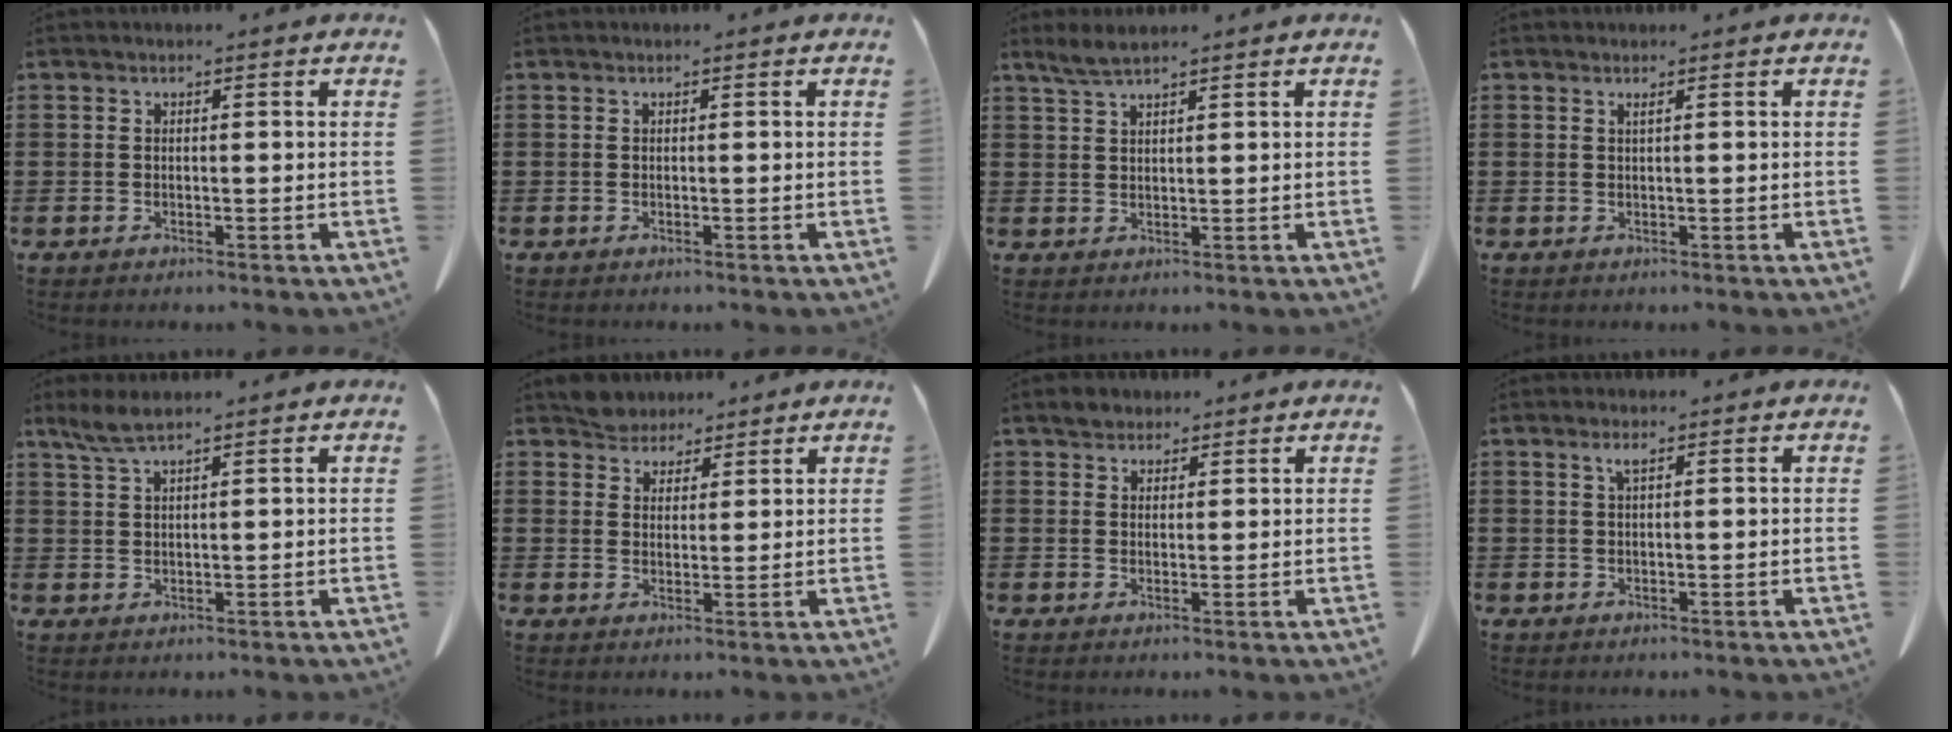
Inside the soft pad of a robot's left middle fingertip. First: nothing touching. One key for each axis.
{"total": 0.0}
{"total": 2.7, "fx": 2.0, "fy": 0.3, "fz": 1.7, "tx": -0.038, "ty": 0.002, "tz": 0.037}
{"total": 0.6, "fx": 0.3, "fy": -0.1, "fz": 0.5, "tx": -0.009, "ty": -0.003, "tz": 0.006}
{"total": 3.3, "fx": 2.4, "fy": 0.5, "fz": 2.2, "tx": -0.049, "ty": 0.001, "tz": 0.045}
{"total": 4.0, "fx": 3.8, "fy": 1.4, "fz": 0.1, "tx": -0.016, "ty": -0.003, "tz": 0.074}
{"total": 2.3, "fx": 2.0, "fy": 1.1, "fz": 0.2, "tx": -0.003, "ty": 0.003, "tz": 0.038}
{"total": 1.4, "fx": 0.7, "fy": 0.3, "fz": 1.3, "tx": -0.027, "ty": 0.003, "tz": 0.011}